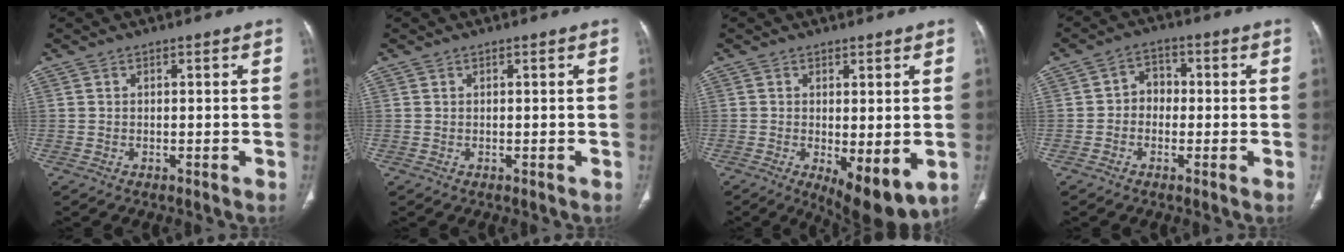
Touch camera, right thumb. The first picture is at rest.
{"total": 0.0}
{"total": 9.4, "force": [-2.2, 3.5, 8.4], "torque": [-0.119, -0.026, -0.023]}
{"total": 4.3, "force": [-0.6, 3.6, 2.1], "torque": [-0.005, 0.021, -0.022]}